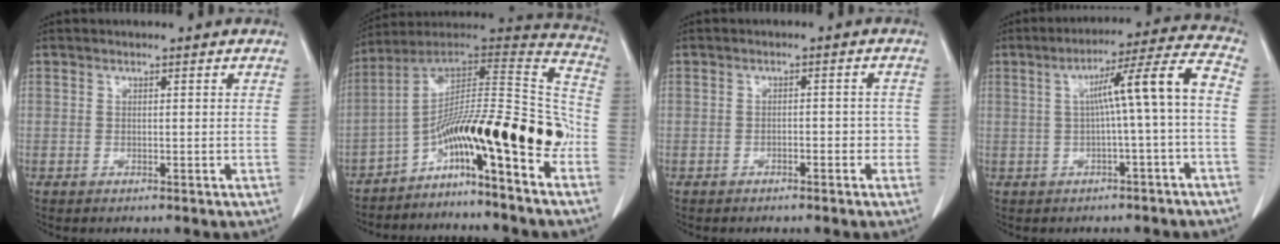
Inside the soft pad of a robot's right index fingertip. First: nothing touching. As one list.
[{"total": 19.3, "force": [-8.6, 1.4, 17.2], "torque": [-0.245, 0.047, -0.135]}, {"total": 2.8, "force": [-1.1, 1.3, 2.2], "torque": [-0.023, 0.017, -0.012]}, {"total": 9.1, "force": [-0.5, -0.8, 9.1], "torque": [-0.134, 0.029, -0.004]}]